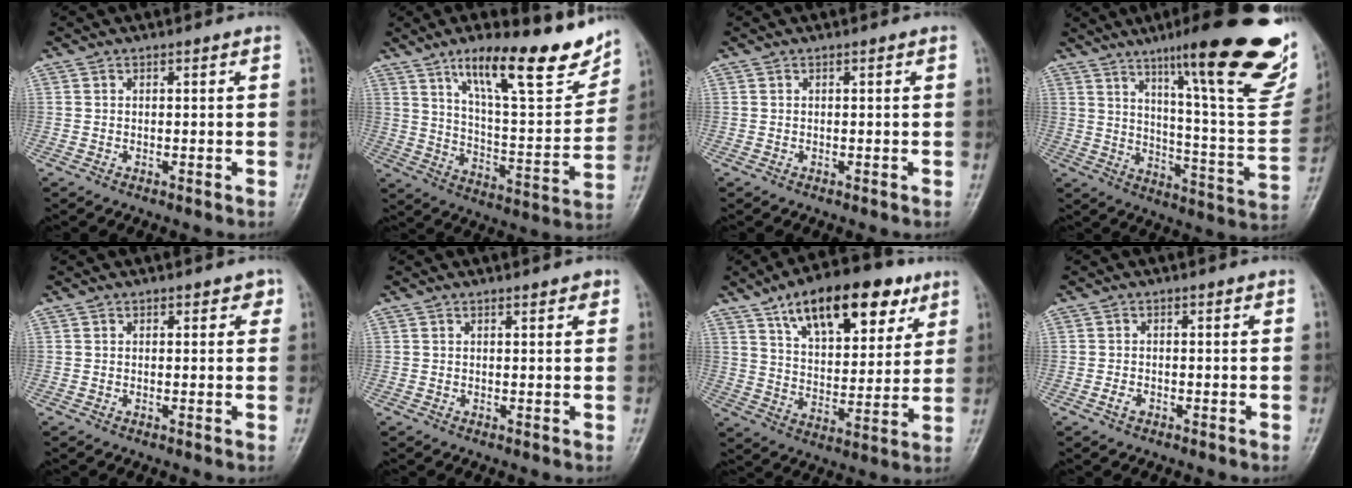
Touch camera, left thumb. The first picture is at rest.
{"total": 20.9, "force": [13.7, 5.8, 14.7], "torque": [-0.184, -0.067, 0.221]}
{"total": 0.0}
{"total": 29.7, "force": [17.0, 5.6, 23.6], "torque": [-0.277, -0.059, 0.247]}
{"total": 1.8, "force": [1.0, 1.2, 0.8], "torque": [0.013, -0.001, 0.007]}
{"total": 1.6, "force": [1.1, 0.6, 1.0], "torque": [-0.007, -0.004, 0.012]}
{"total": 19.8, "force": [11.2, 9.4, 13.3], "torque": [-0.162, -0.032, 0.182]}
{"total": 1.3, "force": [-0.7, 0.8, 0.8], "torque": [-0.015, 0.003, -0.014]}